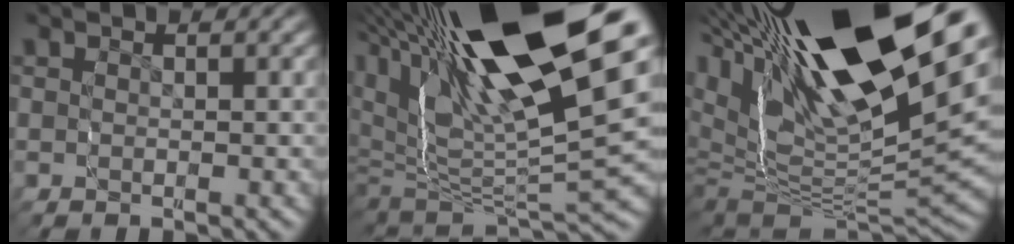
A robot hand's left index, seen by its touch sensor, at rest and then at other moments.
{"total": 16.7, "force": [4.3, 8.4, 13.7], "torque": [-0.220, -0.005, 0.078]}
{"total": 17.8, "force": [2.9, 10.4, 14.2], "torque": [-0.238, -0.016, 0.057]}